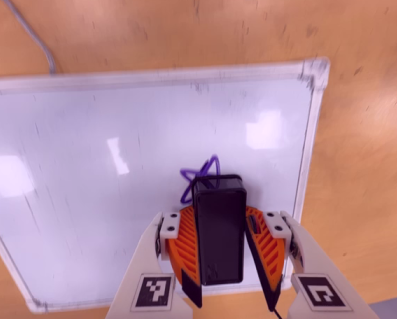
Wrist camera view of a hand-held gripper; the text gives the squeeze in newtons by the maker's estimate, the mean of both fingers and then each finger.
{"total": 11.5, "left": 12.9, "right": 10.0}